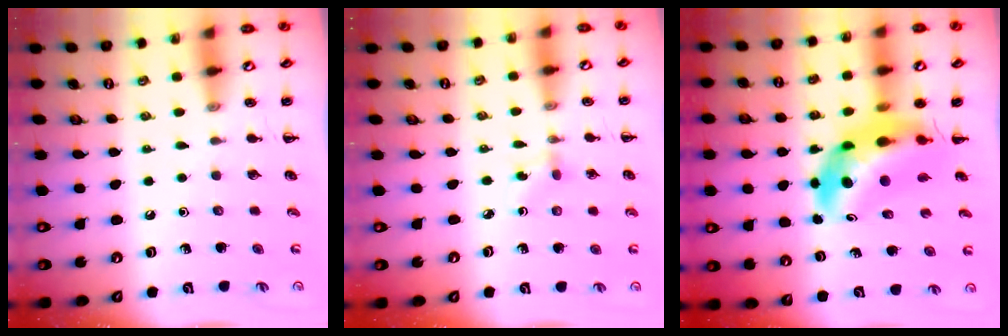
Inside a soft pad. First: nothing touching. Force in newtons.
{"total": 2.4, "press": 2.1, "slide": 1.1}
{"total": 8.7, "press": 8.3, "slide": 2.3}